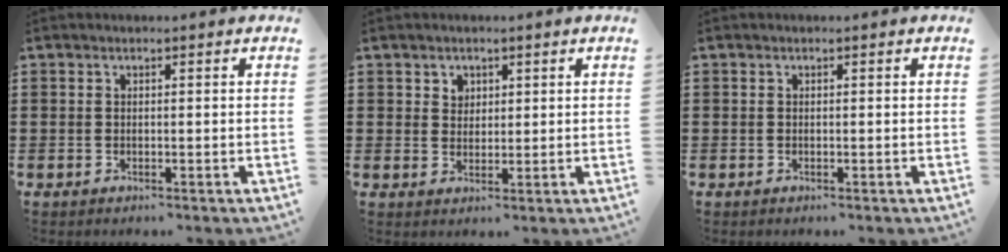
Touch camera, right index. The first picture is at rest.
{"total": 2.1, "force": [1.3, 1.7, 0.3], "torque": [-0.012, 0.008, 0.023]}
{"total": 0.0}